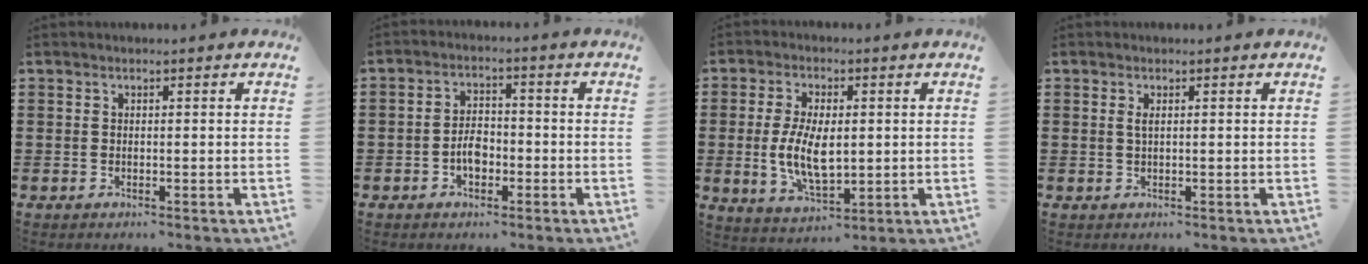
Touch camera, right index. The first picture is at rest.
{"total": 3.8, "force": [-1.3, 2.3, 2.8], "torque": [-0.052, -0.002, -0.027]}
{"total": 8.3, "force": [-0.2, 4.2, 7.2], "torque": [-0.159, 0.001, -0.007]}
{"total": 1.1, "force": [0.3, 0.3, 1.0], "torque": [-0.021, 0.003, 0.005]}